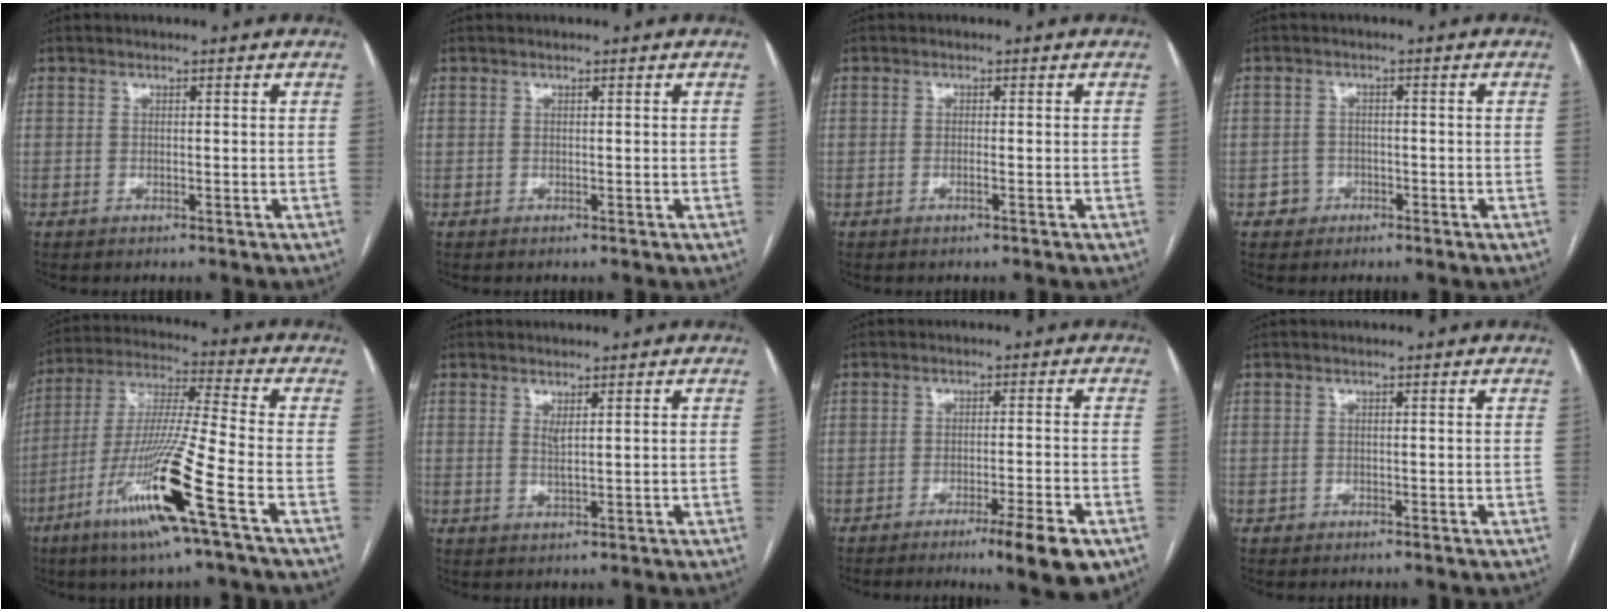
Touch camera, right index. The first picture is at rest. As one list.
[{"total": 0.0}, {"total": 0.9, "force": [-0.5, -0.1, 0.7], "torque": [-0.015, 0.001, -0.008]}, {"total": 2.5, "force": [-1.3, 2.2, -0.1], "torque": [0.011, 0.013, -0.024]}, {"total": 17.0, "force": [-7.9, -0.9, 15.0], "torque": [-0.311, -0.029, -0.152]}, {"total": 1.5, "force": [0.5, 0.0, 1.4], "torque": [-0.032, -0.006, 0.013]}, {"total": 8.1, "force": [-4.8, 0.1, 6.6], "torque": [-0.088, -0.015, -0.072]}, {"total": 0.8, "force": [-0.4, 0.6, -0.1], "torque": [-0.001, 0.005, -0.010]}]